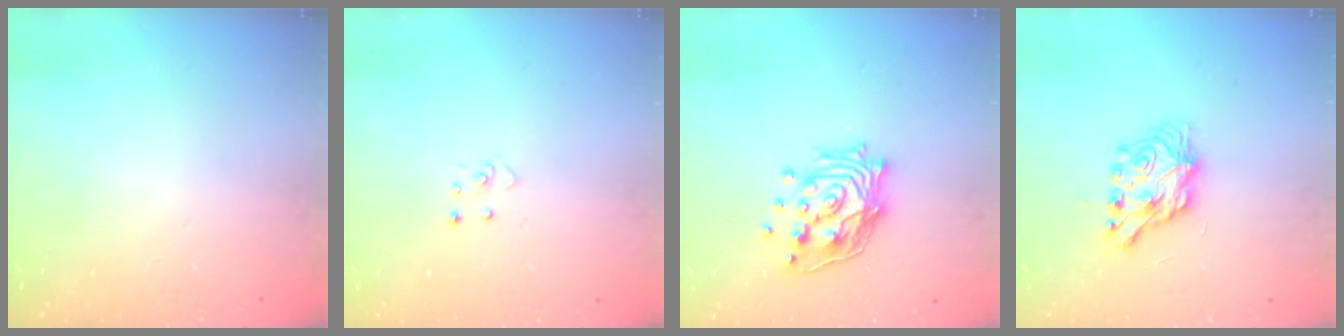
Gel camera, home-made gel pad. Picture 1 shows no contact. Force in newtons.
{"total": 3.4, "press": 3.4, "slide": 0.3}
{"total": 14.8, "press": 14.6, "slide": 2.2}
{"total": 7.1, "press": 7.1, "slide": 0.3}